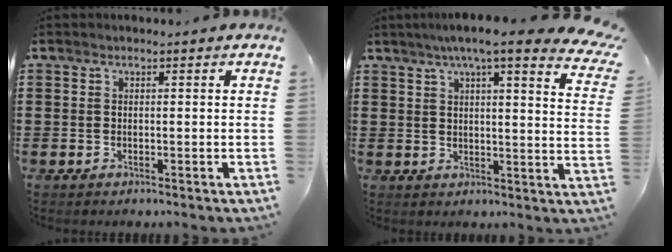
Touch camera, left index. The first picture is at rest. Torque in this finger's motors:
{"motor_torque": [2.14, 0.00, 0.19, -0.07]}